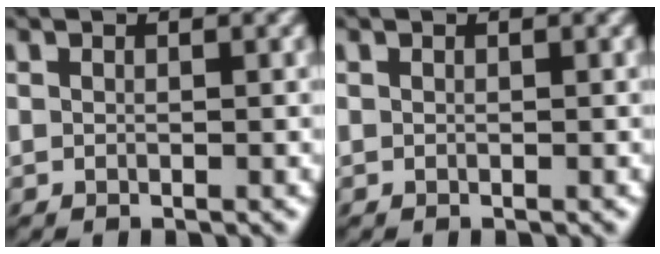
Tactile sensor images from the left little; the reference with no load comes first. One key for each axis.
{"total": 0.0}